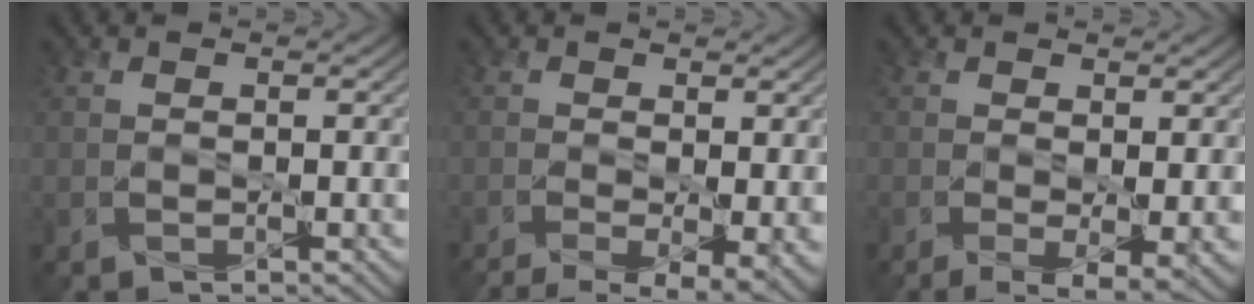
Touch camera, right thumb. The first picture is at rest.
{"total": 6.3, "force": [-3.0, 2.0, 5.2], "torque": [-0.099, -0.025, -0.046]}
{"total": 3.8, "force": [-0.8, 1.2, 3.5], "torque": [-0.072, -0.014, -0.010]}